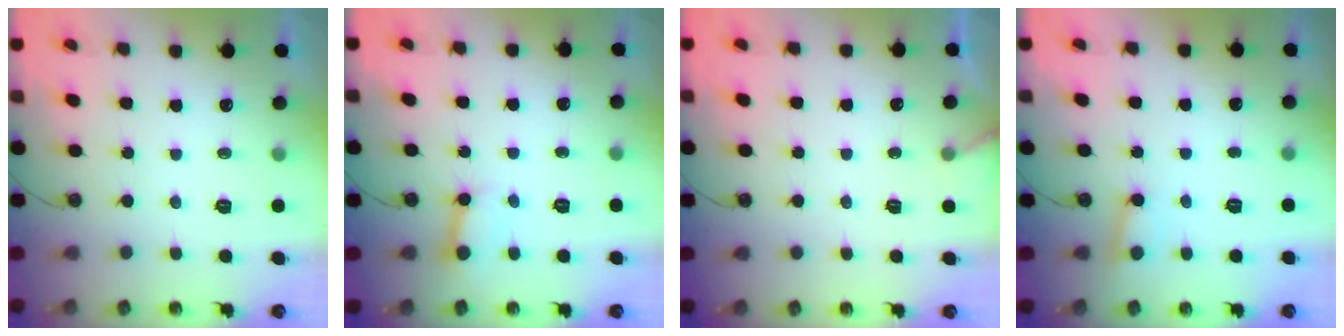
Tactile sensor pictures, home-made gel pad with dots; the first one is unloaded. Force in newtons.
{"total": 4.4, "press": 4.3, "slide": 0.7}
{"total": 3.4, "press": 3.4, "slide": 0.2}
{"total": 3.1, "press": 3.1, "slide": 0.4}